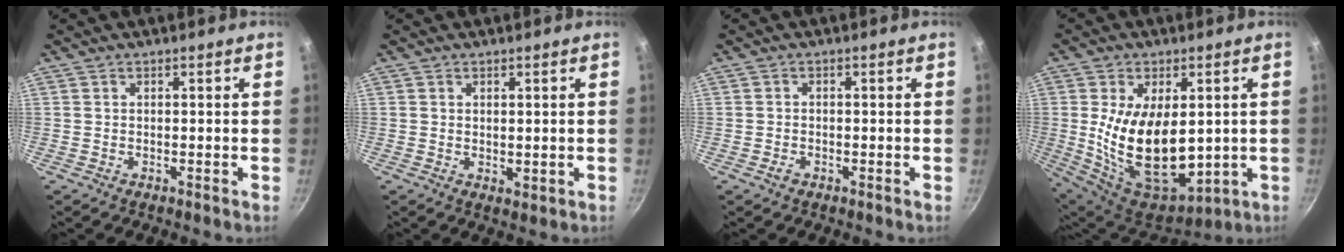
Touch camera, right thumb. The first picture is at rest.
{"total": 1.5, "force": [0.6, 1.0, 1.0], "torque": [-0.012, -0.011, 0.009]}
{"total": 1.5, "force": [-0.8, 1.0, 0.7], "torque": [-0.012, 0.006, -0.015]}
{"total": 19.8, "force": [0.4, 11.6, 16.1], "torque": [-0.263, -0.028, 0.032]}